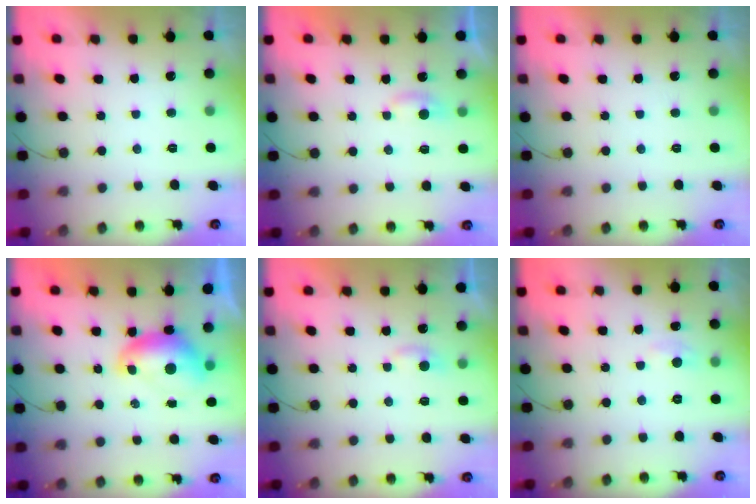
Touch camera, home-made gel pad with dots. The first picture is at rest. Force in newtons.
{"total": 2.8, "press": 2.8, "slide": 0.3}
{"total": 0.0}
{"total": 8.1, "press": 8.1, "slide": 0.8}
{"total": 3.4, "press": 3.4, "slide": 0.5}
{"total": 4.2, "press": 4.1, "slide": 0.7}